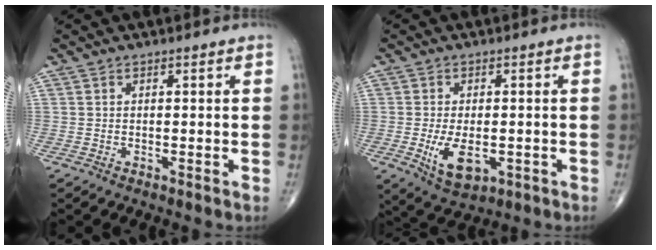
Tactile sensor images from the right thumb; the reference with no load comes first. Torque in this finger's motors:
{"motor_torque": [-0.09, 0.23, 0.45, 0.31, 0.16]}